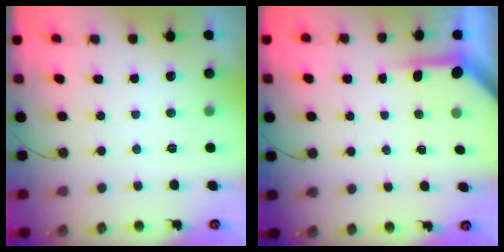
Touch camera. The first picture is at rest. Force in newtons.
{"total": 4.0, "press": 3.9, "slide": 0.4}